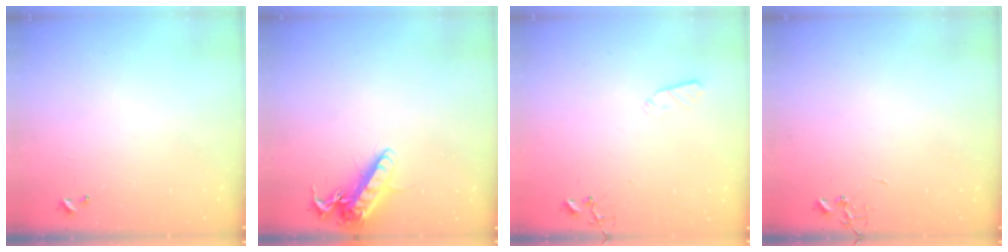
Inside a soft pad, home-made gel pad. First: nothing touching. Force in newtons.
{"total": 13.8, "press": 13.7, "slide": 1.9}
{"total": 3.2, "press": 3.1, "slide": 0.5}
{"total": 0.0}